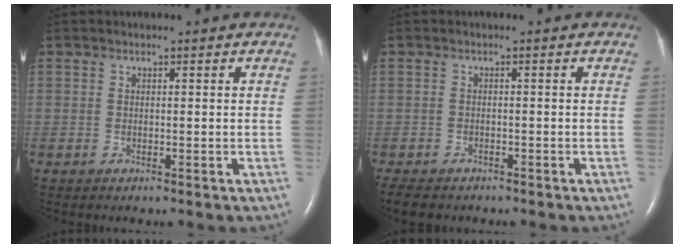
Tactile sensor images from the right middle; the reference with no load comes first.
{"total": 4.8, "force": [-3.9, 1.9, 2.0], "torque": [-0.035, -0.010, -0.057]}